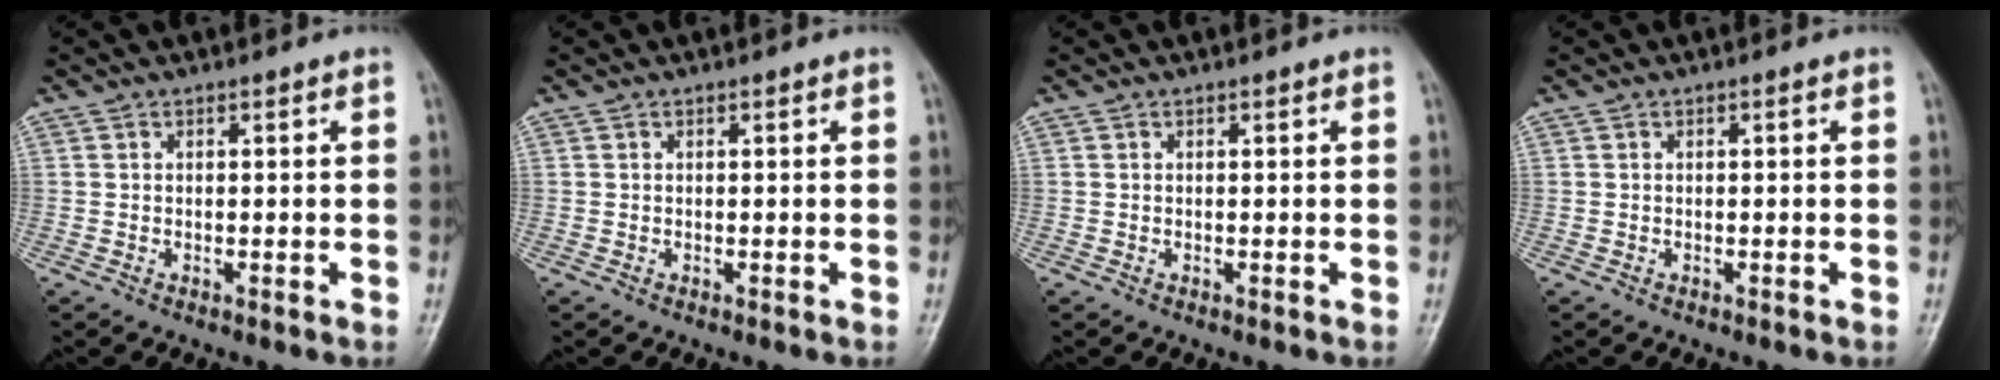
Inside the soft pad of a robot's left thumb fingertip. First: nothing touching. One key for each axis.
{"total": 0.0}
{"total": 0.0}
{"total": 0.0}